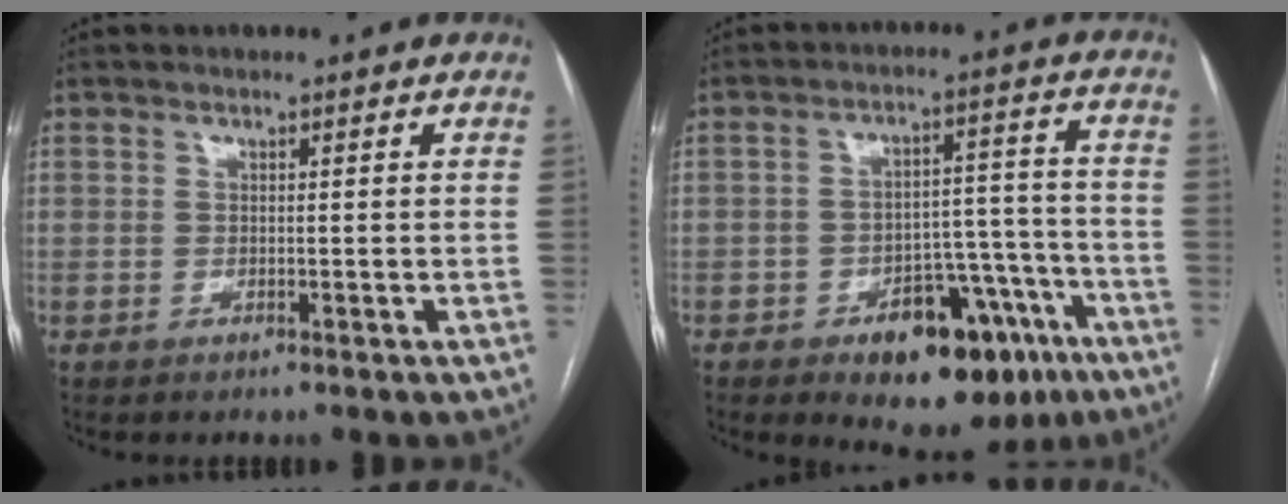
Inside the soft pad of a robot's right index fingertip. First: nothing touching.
{"total": 14.6, "force": [-8.8, 7.0, 9.3], "torque": [-0.097, 0.031, -0.118]}